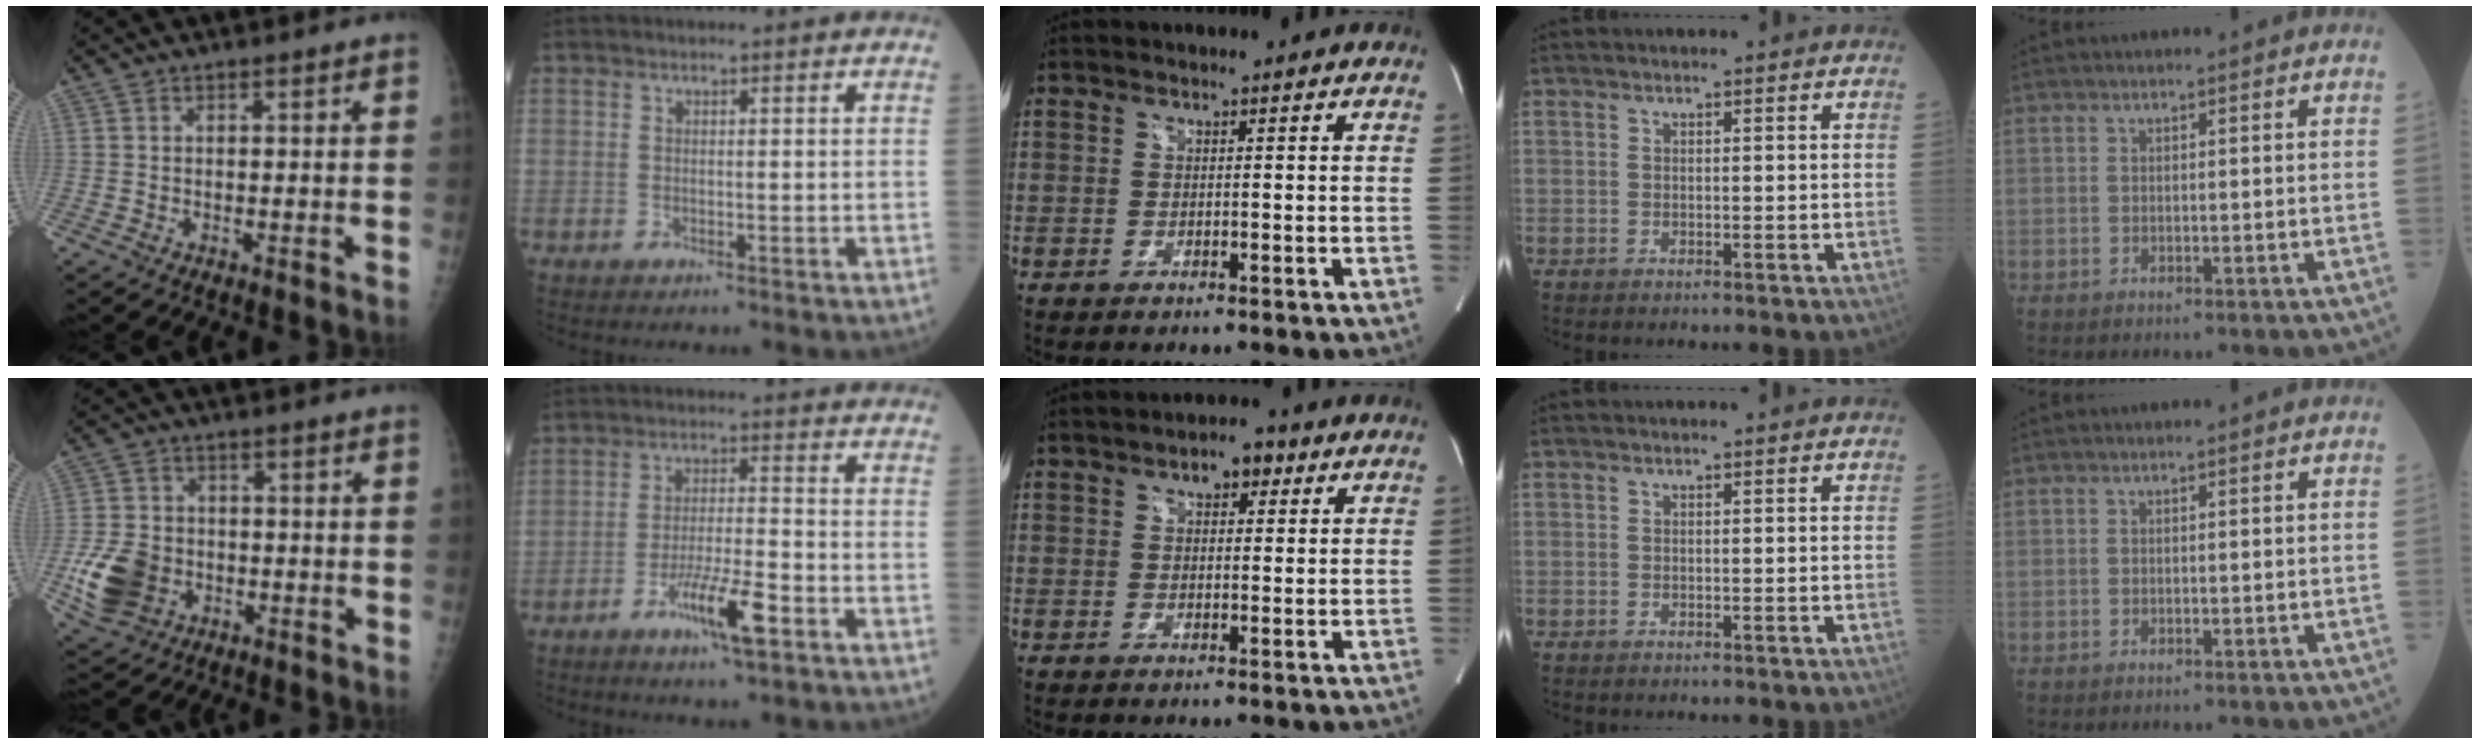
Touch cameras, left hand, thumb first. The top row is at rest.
{"thumb": {"total": 10.5, "force": [-2.9, 8.2, 5.8], "torque": [-0.102, 0.009, -0.051]}, "index": {"total": 7.7, "force": [-4.2, 0.7, 6.4], "torque": [-0.123, -0.009, -0.073]}, "middle": {"total": 3.9, "force": [1.9, 1.9, 2.7], "torque": [-0.042, 0.017, 0.028]}}